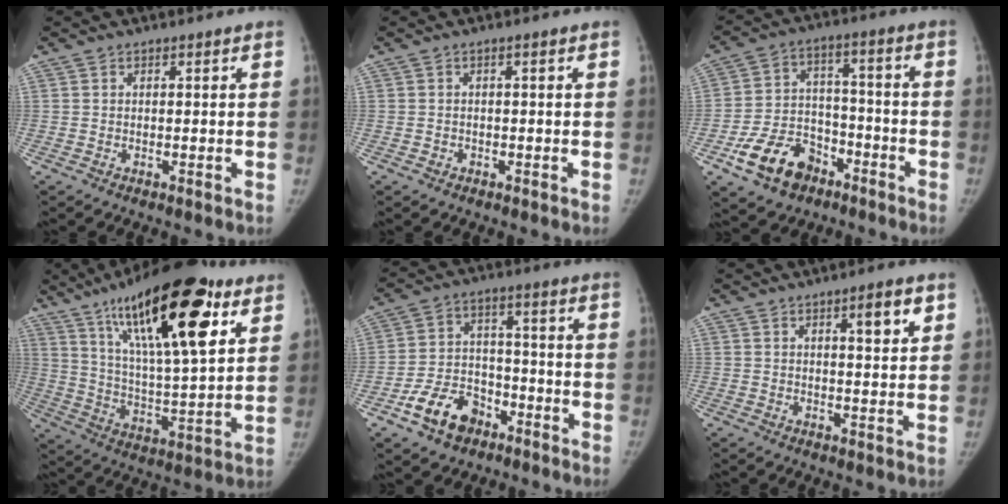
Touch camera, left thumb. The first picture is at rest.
{"total": 0.8, "force": [-0.4, 0.7, 0.0], "torque": [0.007, 0.007, -0.007]}
{"total": 12.8, "force": [-7.5, 8.7, 5.7], "torque": [-0.072, 0.054, -0.125]}
{"total": 26.9, "force": [13.8, 8.1, 21.6], "torque": [-0.333, -0.033, 0.231]}
{"total": 10.8, "force": [-6.4, 7.3, 4.8], "torque": [-0.059, 0.044, -0.108]}
{"total": 5.2, "force": [2.6, 1.2, 4.3], "torque": [-0.052, -0.013, 0.037]}